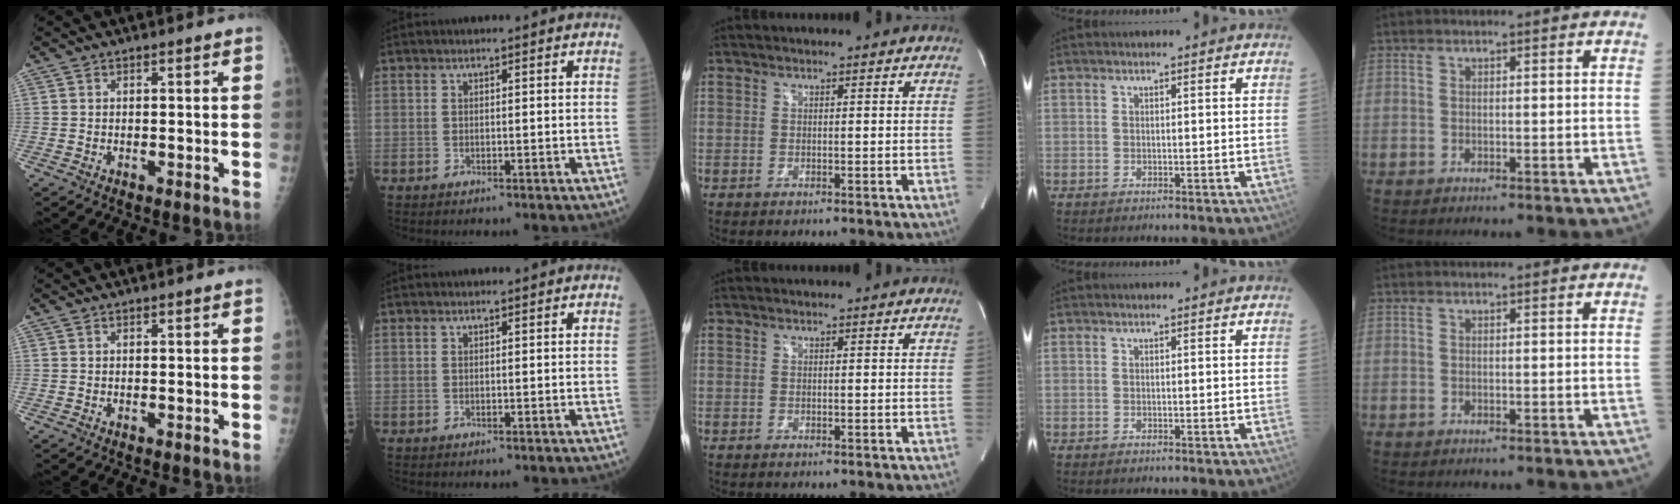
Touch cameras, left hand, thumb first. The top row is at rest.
{}